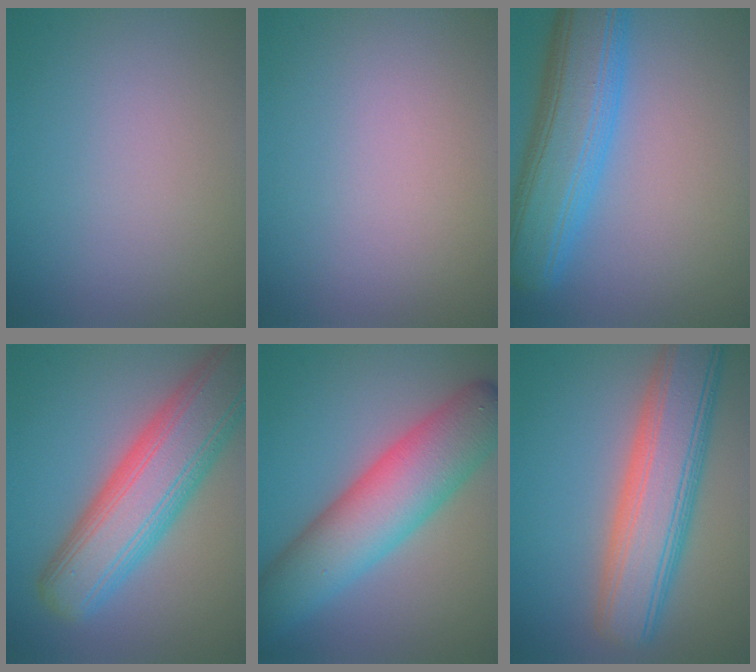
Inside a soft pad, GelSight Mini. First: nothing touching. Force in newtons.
{"total": 0.0}
{"total": 8.9, "press": 8.9, "slide": 0.1}
{"total": 9.9, "press": 9.9, "slide": 0.5}
{"total": 9.3, "press": 9.3, "slide": 0.2}
{"total": 8.6, "press": 8.6, "slide": 0.6}